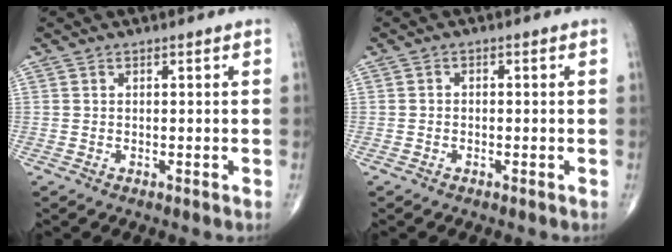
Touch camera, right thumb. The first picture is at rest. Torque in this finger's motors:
{"motor_torque": [-0.08, -0.01, -0.42, -0.11, 0.03]}